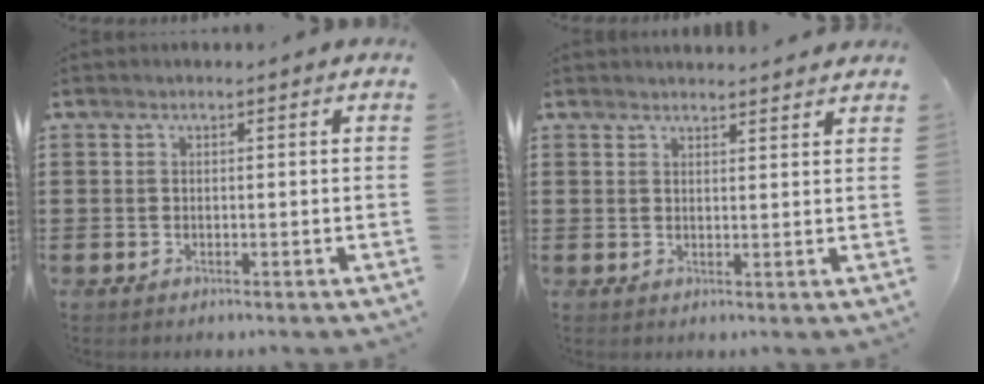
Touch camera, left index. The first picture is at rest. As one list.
[{"total": 1.8, "force": [1.8, 0.0, 0.0], "torque": [-0.005, -0.001, 0.035]}]